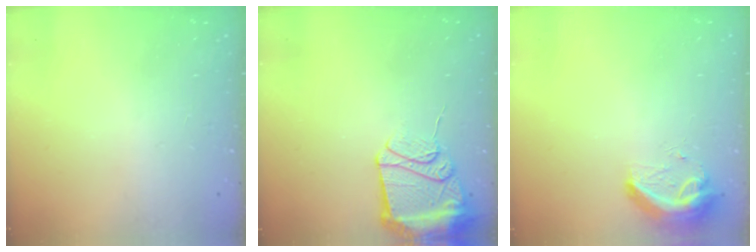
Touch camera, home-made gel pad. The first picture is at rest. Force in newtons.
{"total": 12.8, "press": 12.8, "slide": 1.1}
{"total": 9.2, "press": 9.1, "slide": 1.1}